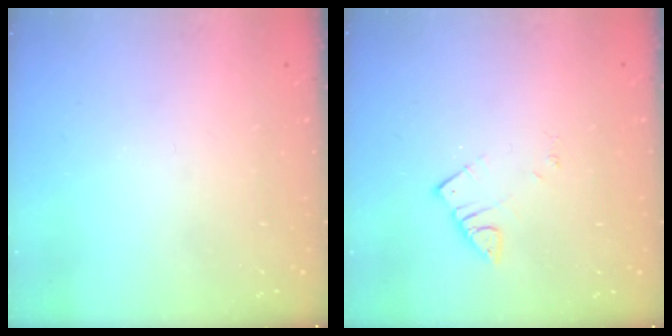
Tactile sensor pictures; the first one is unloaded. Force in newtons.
{"total": 2.7, "press": 2.7, "slide": 0.2}